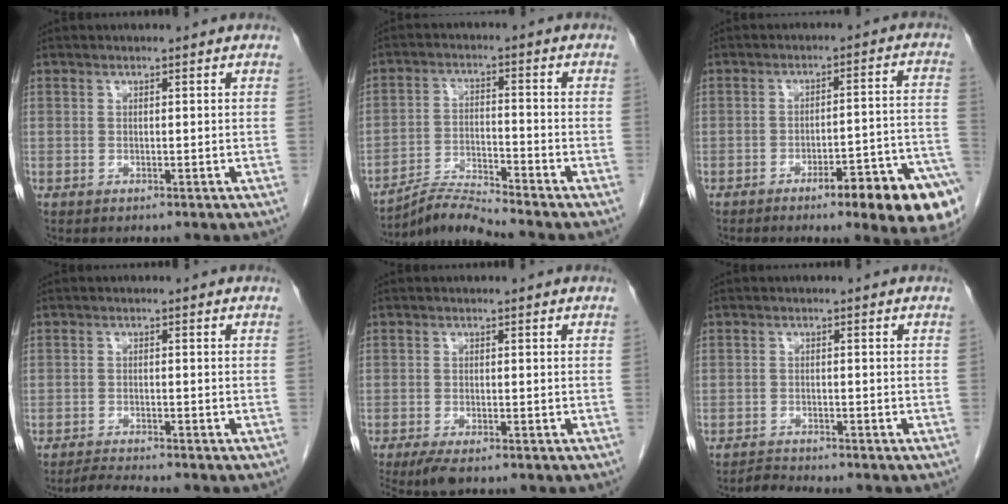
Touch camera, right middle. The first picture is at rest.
{"total": 5.8, "force": [-5.5, -1.6, 0.7], "torque": [-0.021, -0.011, -0.104]}
{"total": 14.0, "force": [-8.3, 1.0, 11.2], "torque": [-0.075, 0.022, -0.105]}
{"total": 3.1, "force": [-3.0, -0.5, 0.9], "torque": [-0.021, -0.016, -0.051]}
{"total": 4.1, "force": [-3.0, 1.0, 2.6], "torque": [-0.047, -0.012, -0.049]}
{"total": 2.0, "force": [-1.9, -0.4, -0.1], "torque": [-0.001, -0.012, -0.033]}